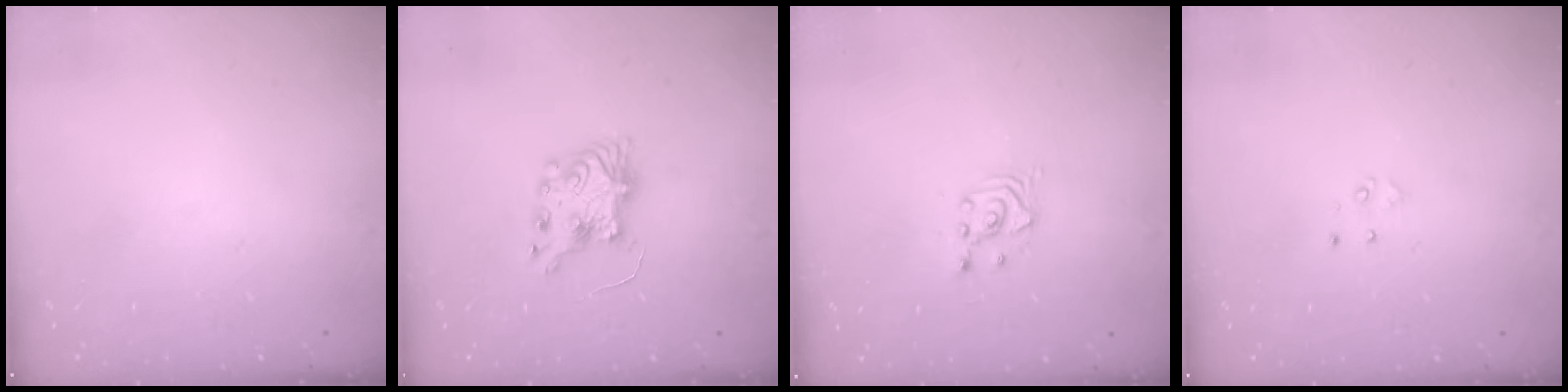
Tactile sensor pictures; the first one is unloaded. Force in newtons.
{"total": 7.8, "press": 7.7, "slide": 0.4}
{"total": 2.7, "press": 2.7, "slide": 0.3}
{"total": 3.3, "press": 3.2, "slide": 0.4}